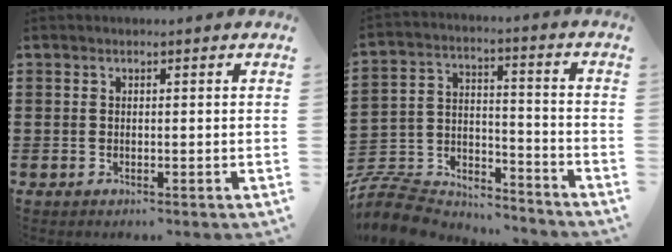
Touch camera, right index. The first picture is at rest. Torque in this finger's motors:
{"motor_torque": [-1.00, 1.05, -1.05, -0.21]}